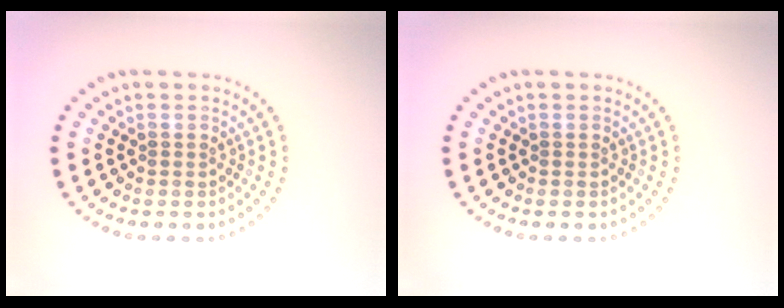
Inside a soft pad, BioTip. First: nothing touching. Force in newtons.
{"total": 0.0}